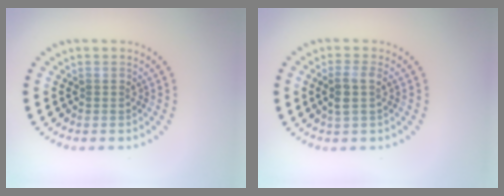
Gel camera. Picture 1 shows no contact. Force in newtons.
{"total": 1.8, "press": 1.7, "slide": 0.8}